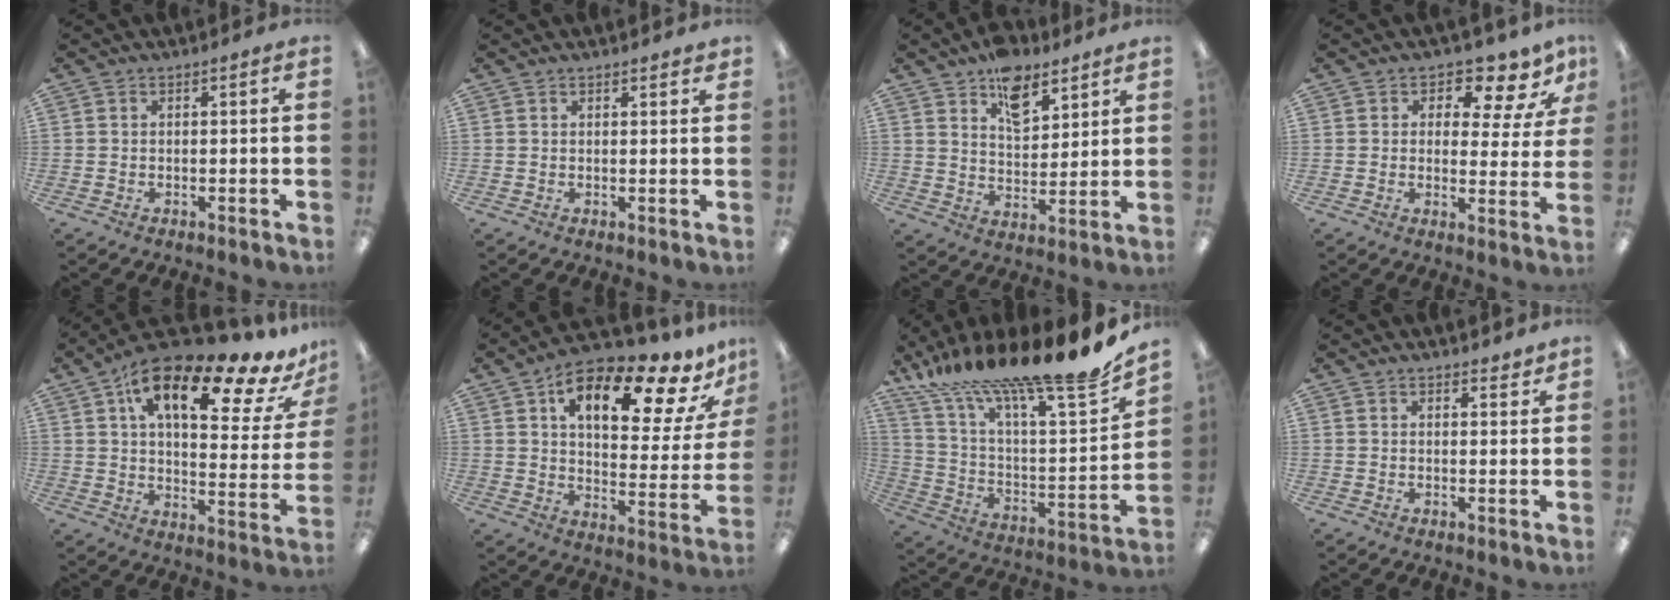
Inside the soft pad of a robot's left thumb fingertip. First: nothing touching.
{"total": 1.2, "force": [1.1, 0.3, 0.3], "torque": [0.001, -0.004, 0.018]}
{"total": 10.3, "force": [7.2, 5.7, 4.7], "torque": [-0.059, -0.035, 0.128]}
{"total": 7.7, "force": [5.4, 3.4, 4.3], "torque": [-0.059, -0.038, 0.090]}
{"total": 22.0, "force": [13.2, 7.7, 15.8], "torque": [-0.247, -0.070, 0.210]}
{"total": 19.7, "force": [11.9, 7.5, 13.8], "torque": [-0.199, -0.074, 0.183]}
{"total": 21.3, "force": [18.0, 1.4, 11.2], "torque": [-0.175, -0.145, 0.280]}
{"total": 2.2, "force": [2.1, 0.4, 0.4], "torque": [0.006, -0.014, 0.035]}